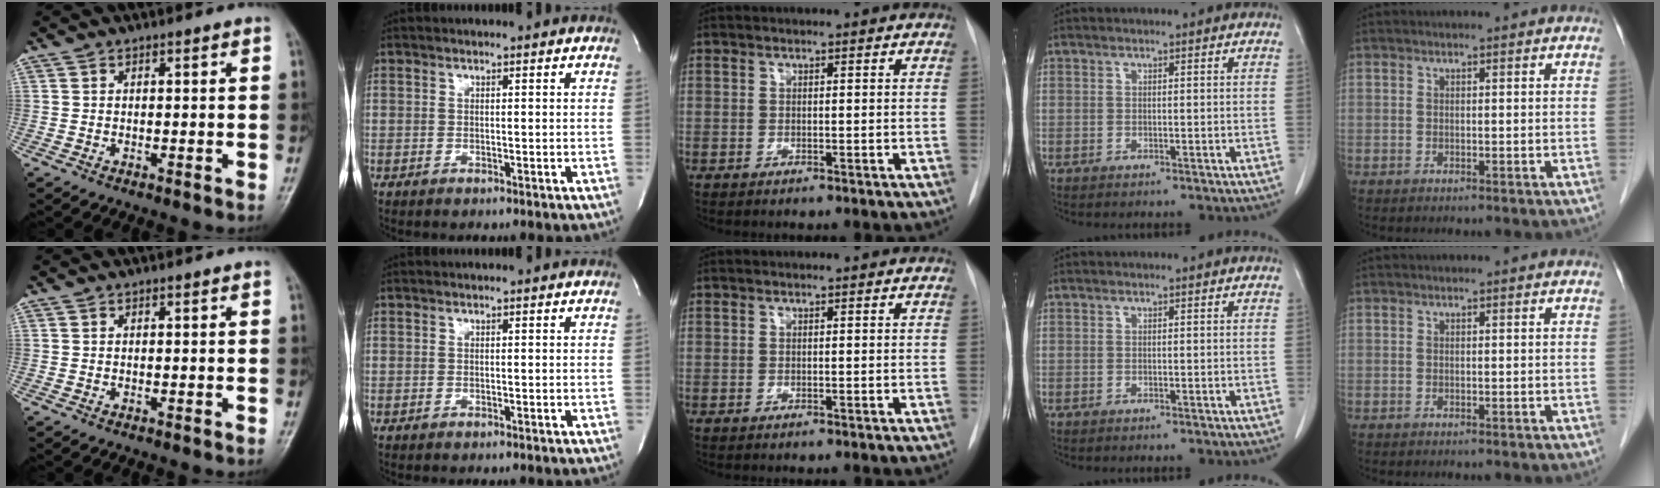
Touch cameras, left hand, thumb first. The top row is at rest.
{}